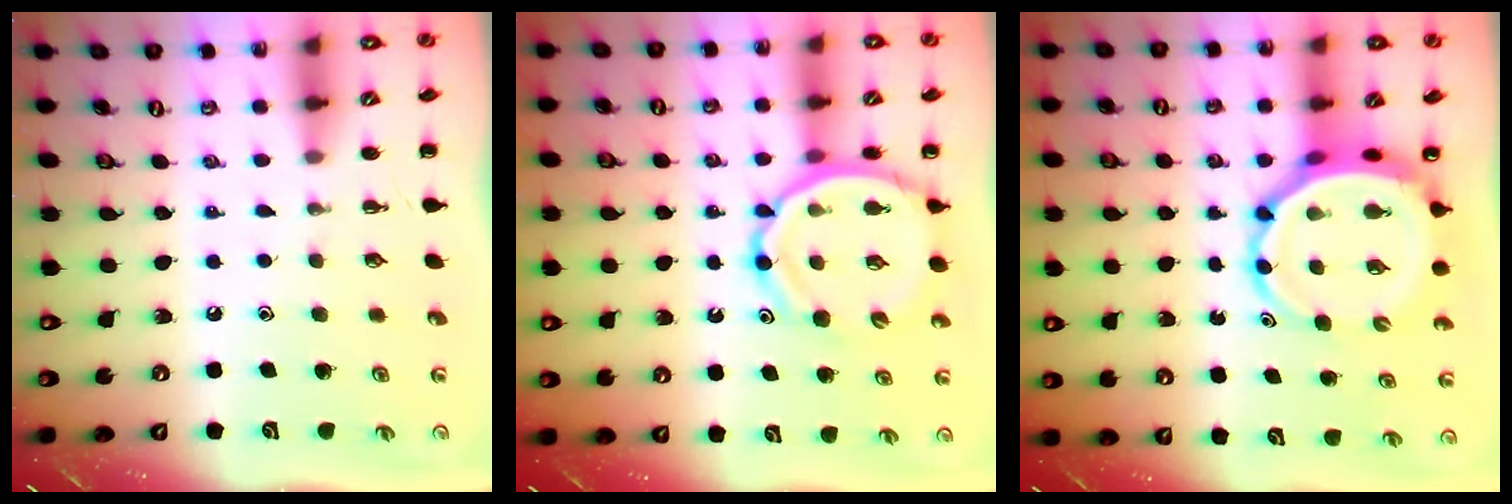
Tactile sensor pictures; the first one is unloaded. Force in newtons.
{"total": 12.3, "press": 11.8, "slide": 3.3}
{"total": 8.0, "press": 7.6, "slide": 2.7}